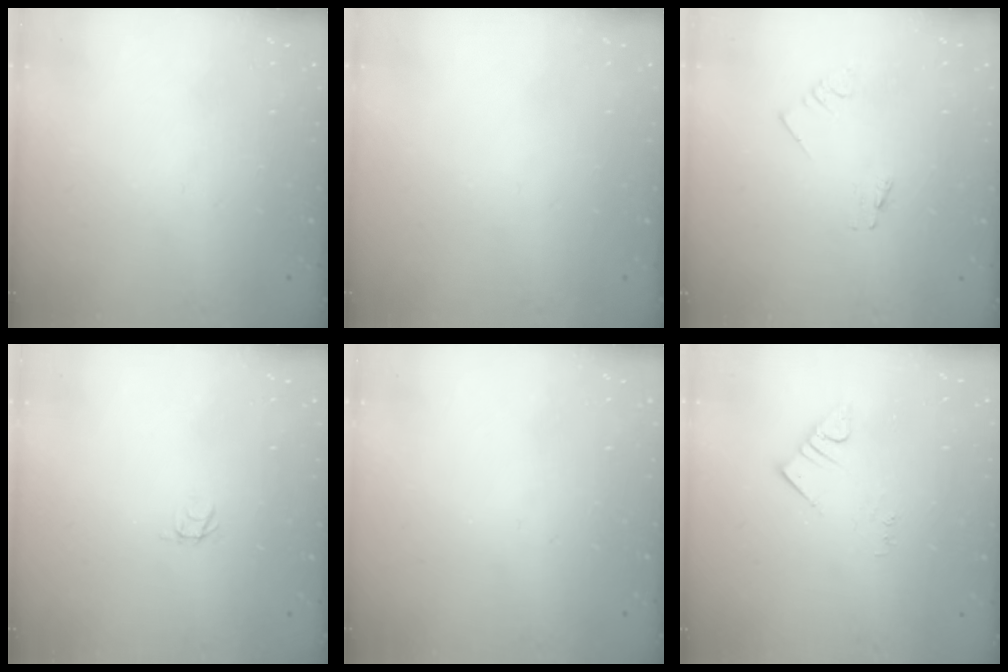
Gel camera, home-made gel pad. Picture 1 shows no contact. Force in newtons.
{"total": 0.0}
{"total": 0.7, "press": 0.7, "slide": 0.1}
{"total": 1.8, "press": 1.8, "slide": 0.1}
{"total": 0.0}
{"total": 2.8, "press": 2.8, "slide": 0.2}